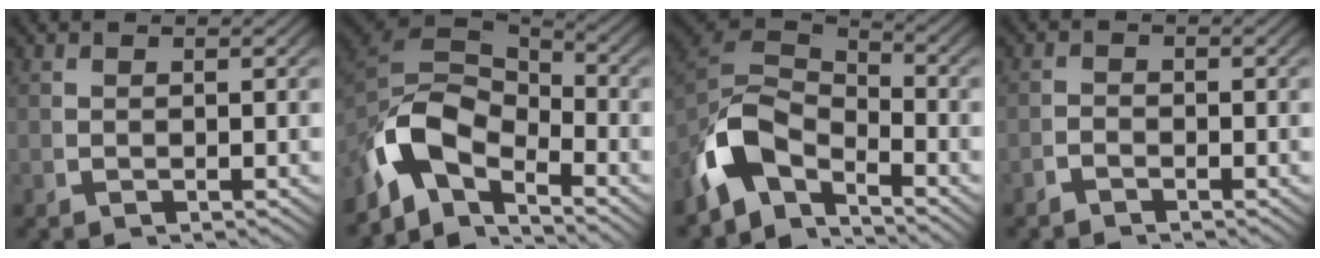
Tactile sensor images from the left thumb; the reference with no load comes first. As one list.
[{"total": 12.4, "force": [-1.6, 8.2, 9.2], "torque": [-0.199, -0.031, -0.020]}, {"total": 10.1, "force": [-1.6, 6.7, 7.4], "torque": [-0.162, -0.018, -0.028]}, {"total": 1.4, "force": [-1.3, -0.1, -0.3], "torque": [0.013, 0.002, -0.031]}]